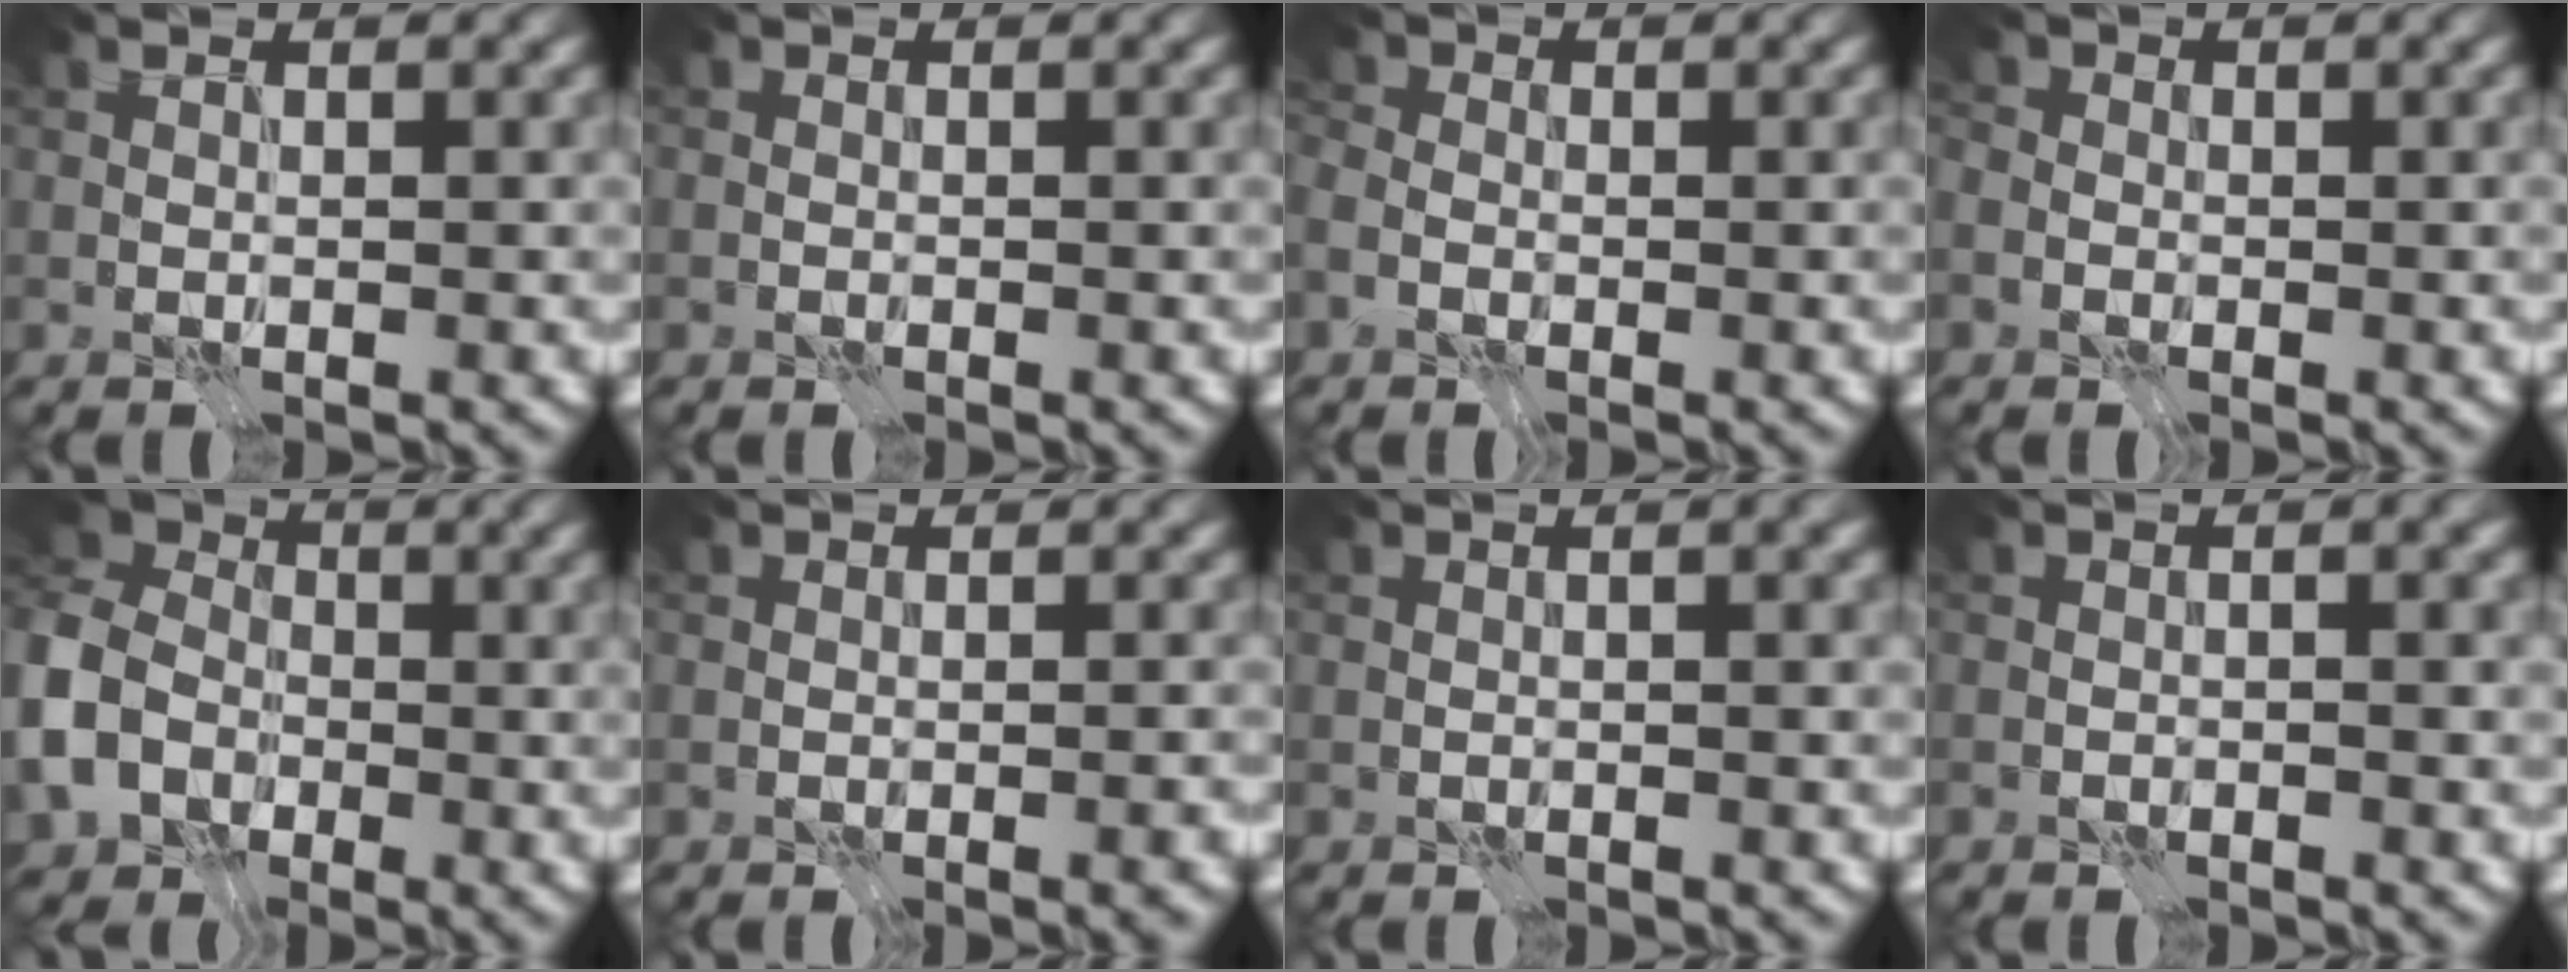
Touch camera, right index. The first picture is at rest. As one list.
[{"total": 0.0}, {"total": 1.6, "force": [-0.6, 1.3, 0.7], "torque": [-0.009, 0.000, -0.012]}, {"total": 1.1, "force": [-0.4, 1.0, 0.2], "torque": [0.001, 0.001, -0.005]}, {"total": 9.6, "force": [-3.4, 7.4, 5.2], "torque": [-0.136, -0.016, -0.077]}, {"total": 1.3, "force": [-0.6, 0.4, 1.1], "torque": [-0.005, 0.003, -0.009]}, {"total": 2.2, "force": [0.4, 0.8, 2.0], "torque": [-0.013, 0.000, -0.007]}, {"total": 2.1, "force": [-0.1, 0.7, 1.9], "torque": [-0.013, 0.002, -0.013]}]